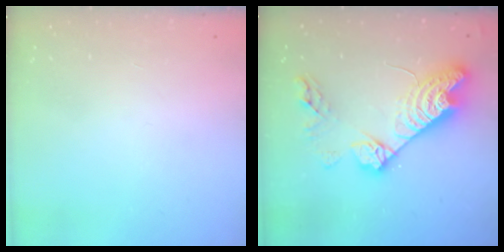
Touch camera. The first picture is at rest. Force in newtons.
{"total": 17.4, "press": 17.3, "slide": 1.3}